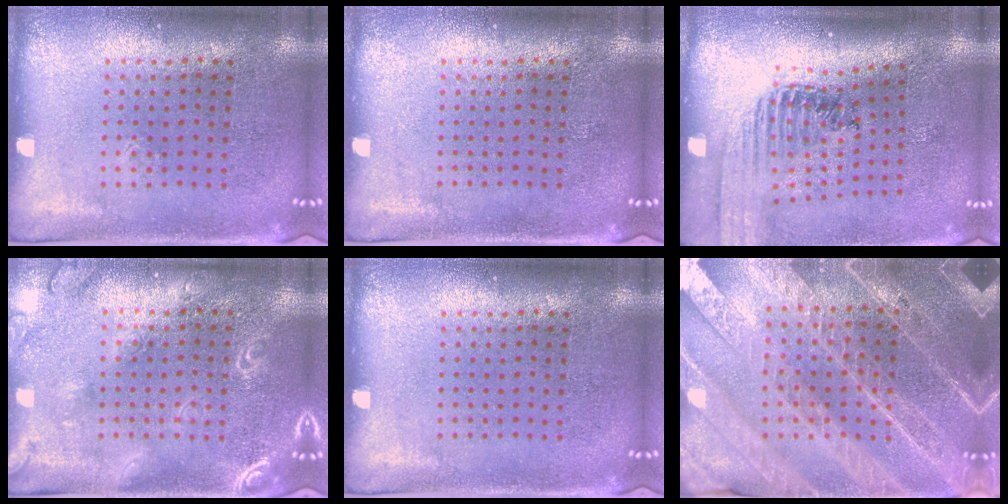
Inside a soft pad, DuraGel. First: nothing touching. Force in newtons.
{"total": 0.0}
{"total": 1.5, "press": 1.4, "slide": 0.3}
{"total": 1.8, "press": 1.8, "slide": 0.5}
{"total": 0.0}
{"total": 4.3, "press": 3.9, "slide": 1.8}